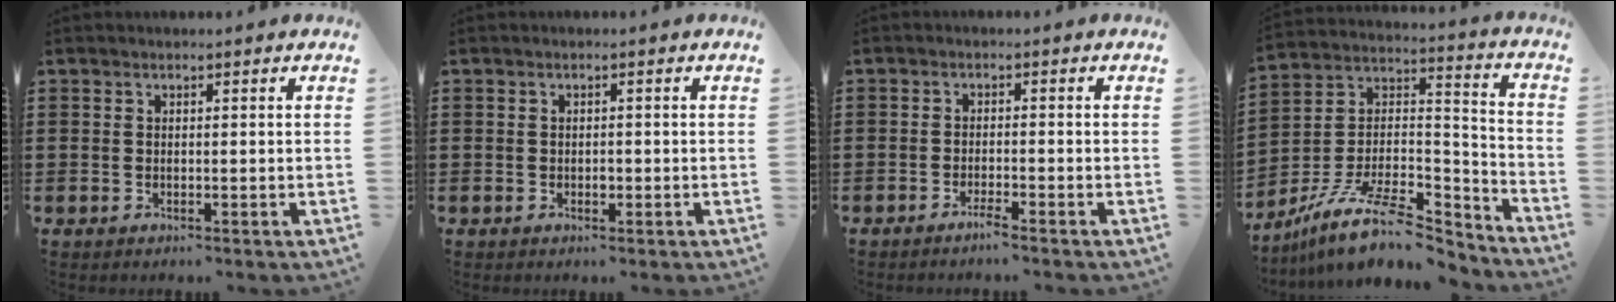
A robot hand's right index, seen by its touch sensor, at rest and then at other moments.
{"total": 1.0, "force": [-0.3, 0.6, 0.7], "torque": [-0.016, 0.001, -0.005]}
{"total": 1.9, "force": [-1.6, -0.1, 1.0], "torque": [-0.017, -0.004, -0.029]}
{"total": 12.8, "force": [-9.4, 4.3, 7.6], "torque": [-0.139, 0.024, -0.173]}